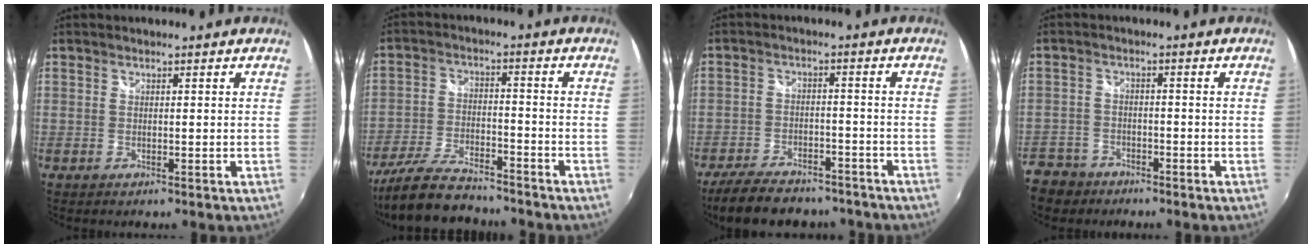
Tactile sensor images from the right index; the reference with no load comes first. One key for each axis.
{"total": 14.6, "fx": -12.5, "fy": 3.8, "fz": 6.5, "tx": -0.155, "ty": -0.026, "tz": -0.222}
{"total": 16.0, "fx": -12.9, "fy": 6.3, "fz": 7.0, "tx": -0.157, "ty": -0.007, "tz": -0.186}
{"total": 8.6, "fx": -5.6, "fy": 6.1, "fz": 2.1, "tx": -0.080, "ty": 0.011, "tz": -0.099}